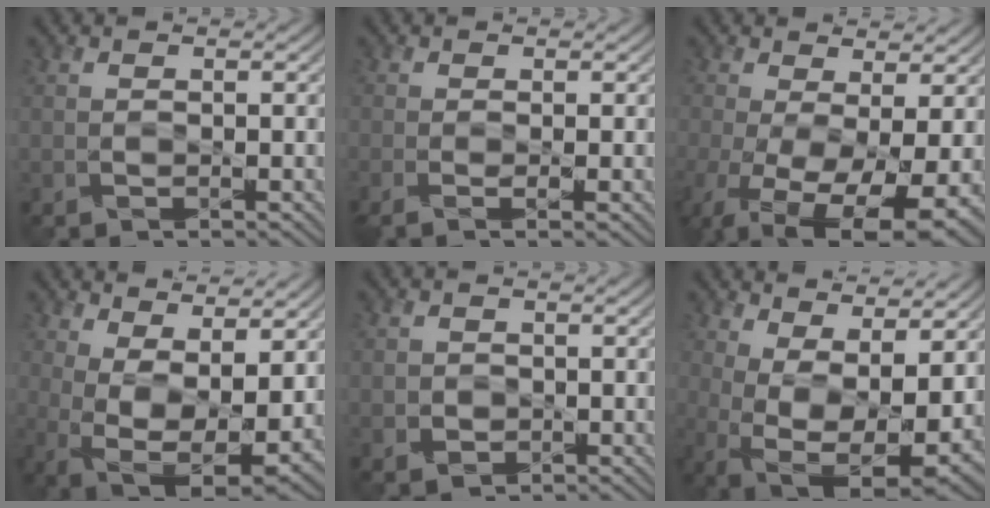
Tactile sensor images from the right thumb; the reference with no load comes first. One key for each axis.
{"total": 2.9, "fx": -0.9, "fy": 0.6, "fz": 2.7, "tx": -0.055, "ty": -0.006, "tz": -0.022}
{"total": 12.6, "fx": -4.2, "fy": 5.6, "fz": 10.4, "tx": -0.212, "ty": -0.047, "tz": -0.046}
{"total": 11.3, "fx": 1.5, "fy": 5.7, "fz": 9.7, "tx": -0.190, "ty": -0.023, "tz": 0.052}
{"total": 1.9, "fx": -0.3, "fy": 1.7, "fz": 0.6, "tx": -0.013, "ty": -0.008, "tz": -0.006}
{"total": 12.6, "fx": 1.6, "fy": 6.2, "fz": 10.8, "tx": -0.196, "ty": -0.020, "tz": 0.056}